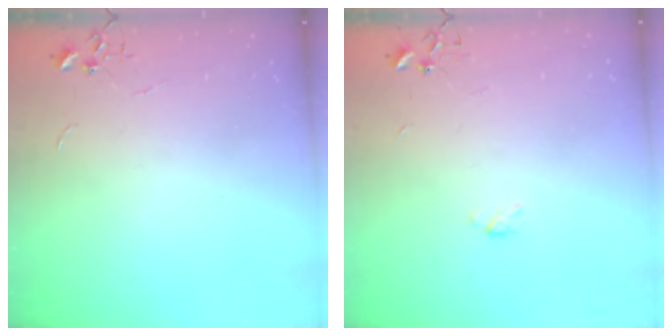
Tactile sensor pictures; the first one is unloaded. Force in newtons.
{"total": 2.9, "press": 2.9, "slide": 0.5}